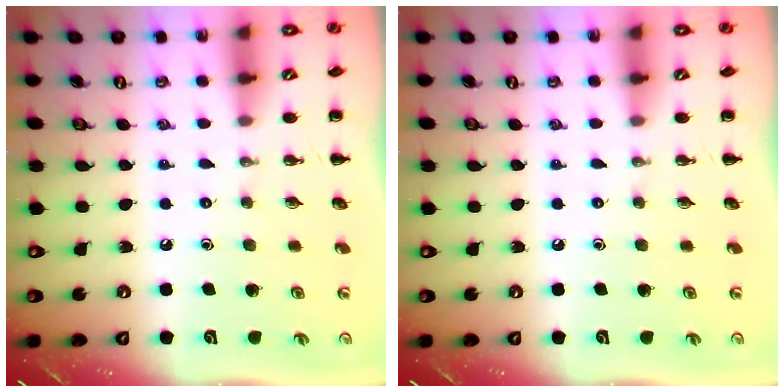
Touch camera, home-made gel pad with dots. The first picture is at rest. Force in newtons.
{"total": 0.0}